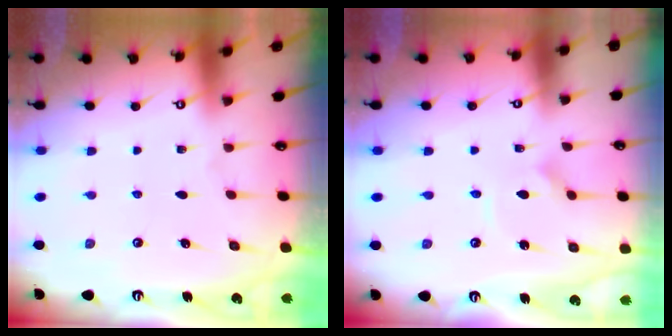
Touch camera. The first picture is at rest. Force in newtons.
{"total": 2.7, "press": 2.7, "slide": 0.1}